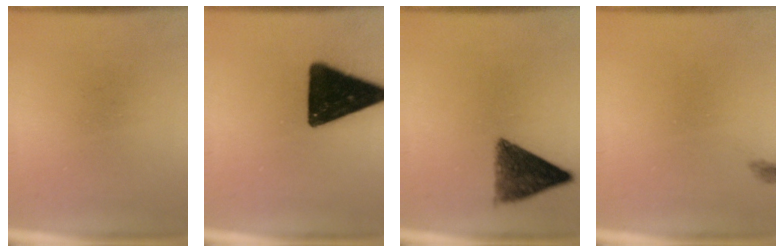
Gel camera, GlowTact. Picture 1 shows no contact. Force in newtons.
{"total": 18.7}
{"total": 8.8}
{"total": 0.7}